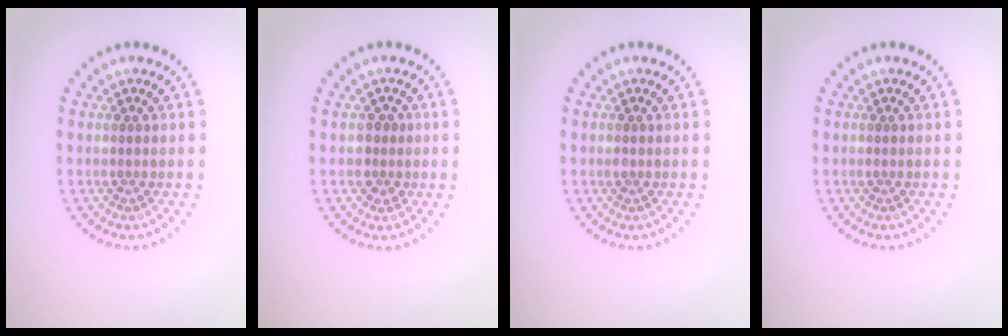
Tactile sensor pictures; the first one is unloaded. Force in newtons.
{"total": 1.5, "press": 1.3, "slide": 0.7}
{"total": 0.5, "press": 0.5, "slide": 0.1}
{"total": 0.0}